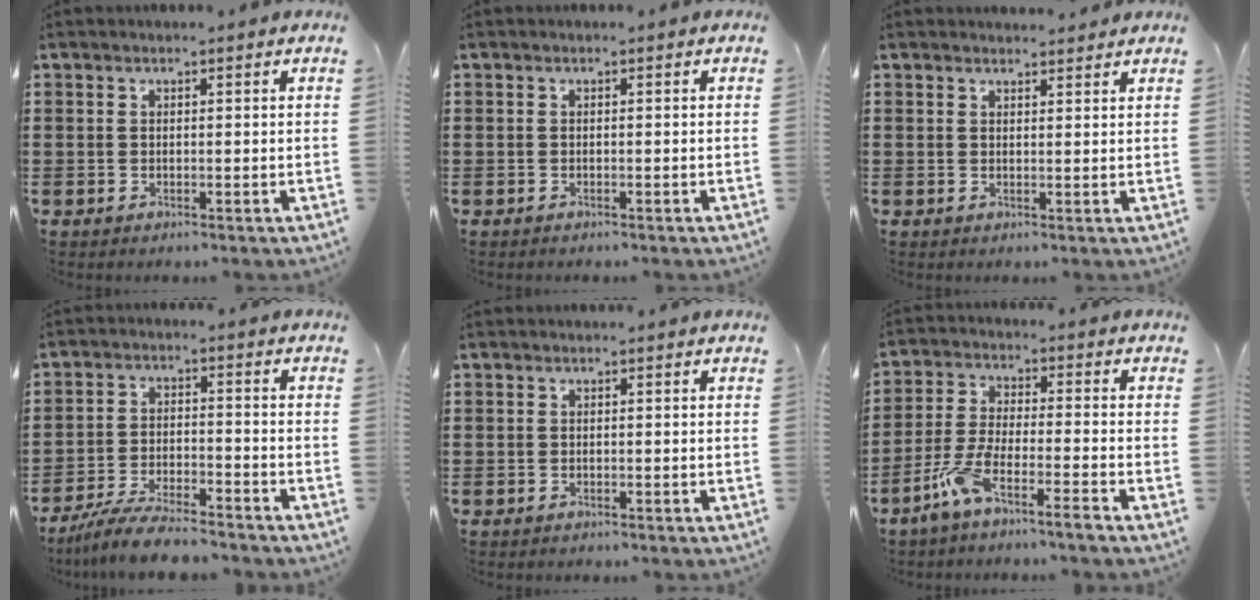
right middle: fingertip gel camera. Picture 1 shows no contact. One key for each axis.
{"total": 0.0}
{"total": 1.4, "fx": 1.4, "fy": 0.2, "fz": 0.1, "tx": 0.003, "ty": 0.000, "tz": 0.024}
{"total": 7.0, "fx": -6.4, "fy": 0.6, "fz": 2.8, "tx": -0.059, "ty": -0.001, "tz": -0.123}
{"total": 0.6, "fx": -0.5, "fy": 0.3, "fz": -0.1, "tx": 0.001, "ty": 0.002, "tz": -0.012}
{"total": 6.7, "fx": -5.6, "fy": 0.0, "fz": 3.7, "tx": -0.095, "ty": -0.014, "tz": -0.113}